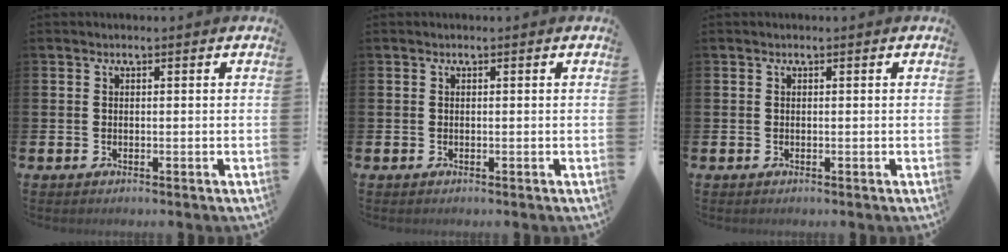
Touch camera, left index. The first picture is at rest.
{"total": 0.0}
{"total": 0.0}